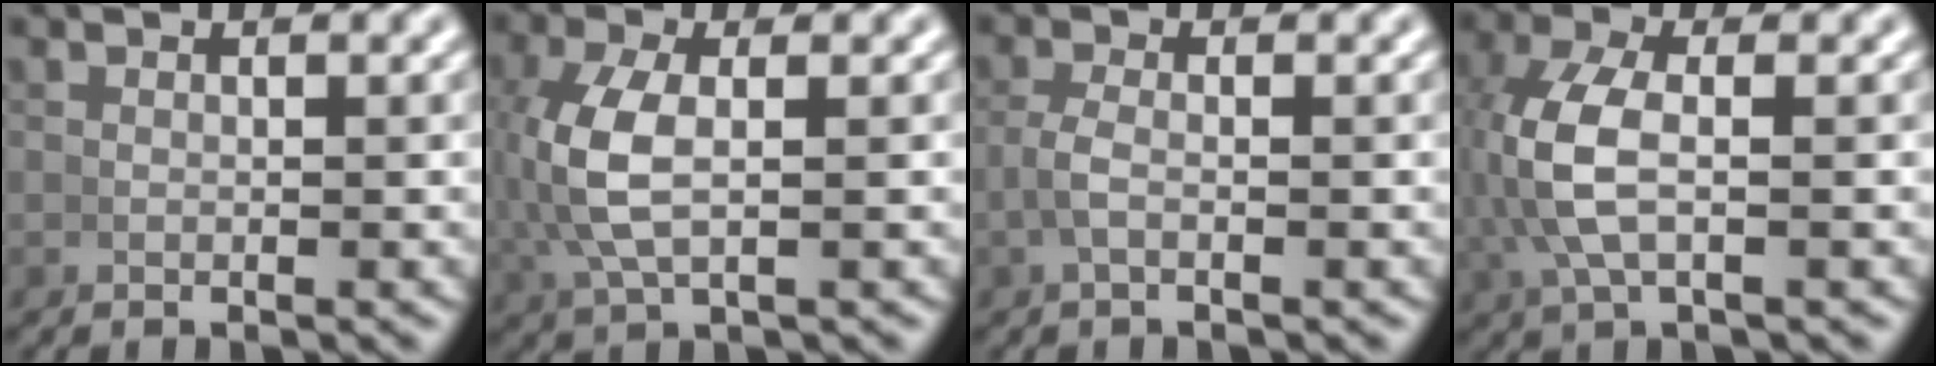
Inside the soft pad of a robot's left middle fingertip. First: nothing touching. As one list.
[{"total": 4.8, "force": [0.4, 2.0, 4.3], "torque": [-0.112, -0.003, 0.018]}, {"total": 1.6, "force": [-0.4, 0.3, 1.5], "torque": [-0.043, -0.003, -0.005]}, {"total": 4.8, "force": [0.4, 1.9, 4.4], "torque": [-0.113, -0.002, 0.015]}]